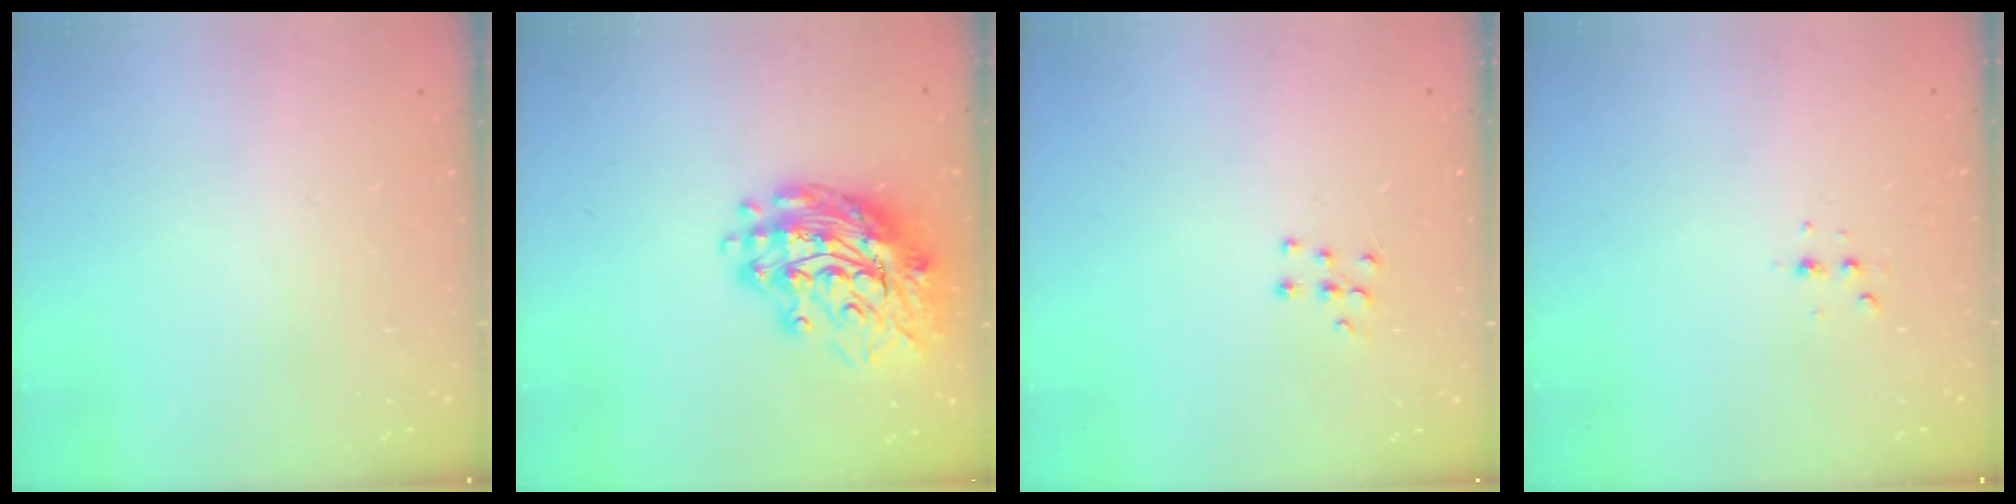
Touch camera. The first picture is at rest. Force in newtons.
{"total": 16.6, "press": 16.5, "slide": 1.7}
{"total": 5.3, "press": 5.2, "slide": 0.4}
{"total": 2.8, "press": 2.8, "slide": 0.7}